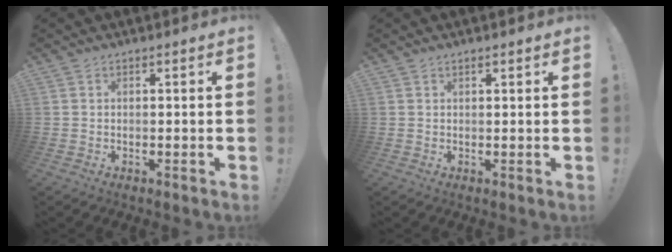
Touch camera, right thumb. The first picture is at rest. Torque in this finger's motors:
{"motor_torque": [0.17, -0.19, -0.16, -0.04, -0.02]}